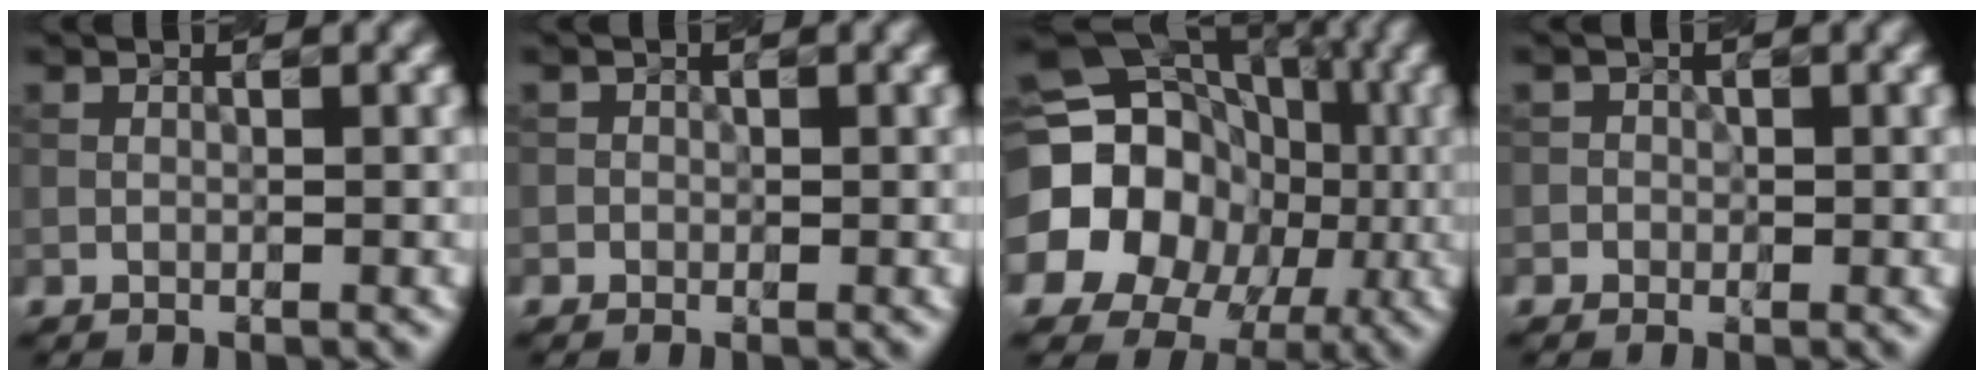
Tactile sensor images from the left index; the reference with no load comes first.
{"total": 0.7, "force": [-0.2, 0.7, 0.0], "torque": [0.008, -0.004, -0.004]}
{"total": 21.3, "force": [-2.8, 19.7, 7.5], "torque": [-0.186, 0.001, -0.073]}
{"total": 1.4, "force": [-0.2, 1.4, 0.1], "torque": [0.012, 0.004, -0.015]}